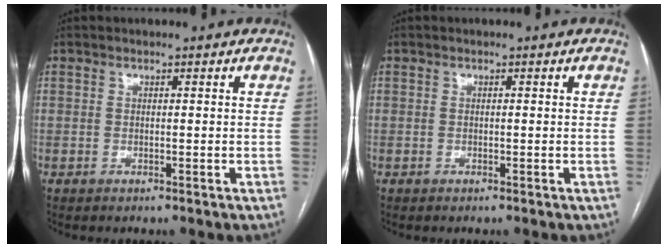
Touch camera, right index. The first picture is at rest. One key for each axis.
{"total": 0.0}